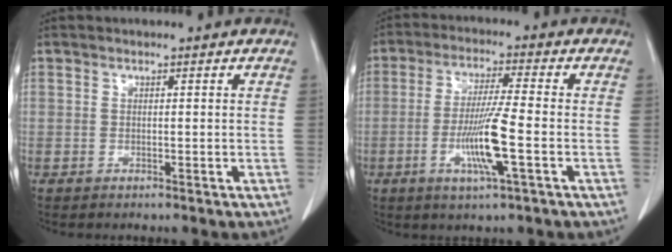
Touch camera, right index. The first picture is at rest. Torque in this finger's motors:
{"motor_torque": [1.31, -0.14, 0.75, 0.10]}